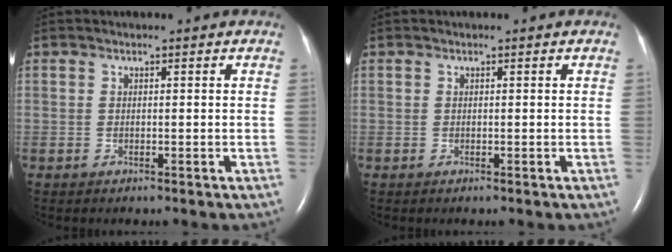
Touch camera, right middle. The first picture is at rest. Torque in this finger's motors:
{"motor_torque": [0.00, 0.00, 0.00, 0.00]}